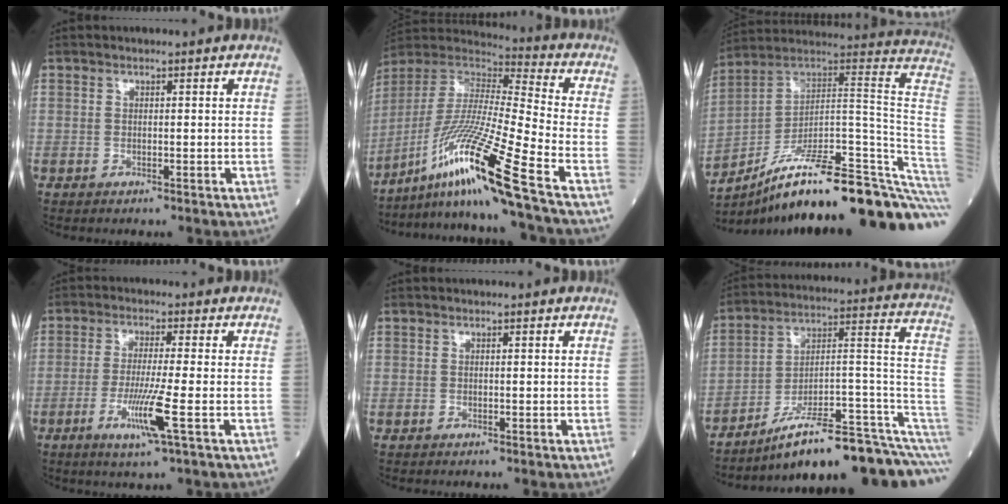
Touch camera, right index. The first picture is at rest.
{"total": 20.8, "force": [-13.0, -2.3, 16.0], "torque": [-0.350, -0.028, -0.247]}
{"total": 32.0, "force": [-22.5, 2.7, 22.6], "torque": [-0.195, 0.022, -0.326]}
{"total": 7.1, "force": [-2.5, -1.0, 6.6], "torque": [-0.129, -0.022, -0.049]}
{"total": 0.0}
{"total": 19.5, "force": [-14.2, 1.7, 13.2], "torque": [-0.125, 0.059, -0.216]}